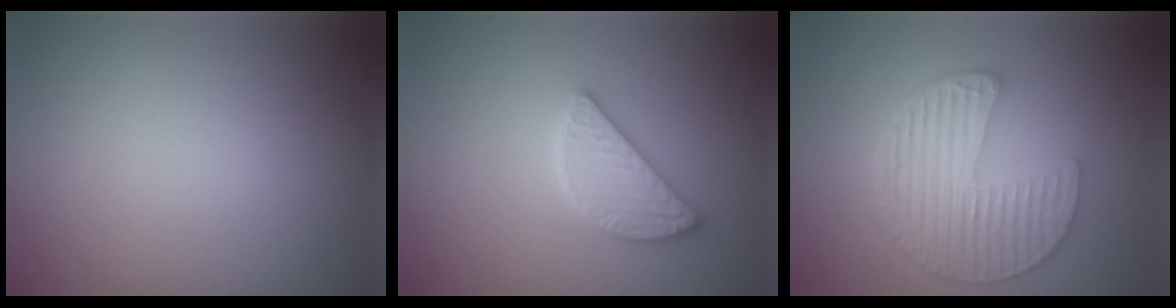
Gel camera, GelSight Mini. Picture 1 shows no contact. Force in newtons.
{"total": 2.8, "press": 2.8, "slide": 0.2}
{"total": 6.3, "press": 4.6, "slide": 4.4}